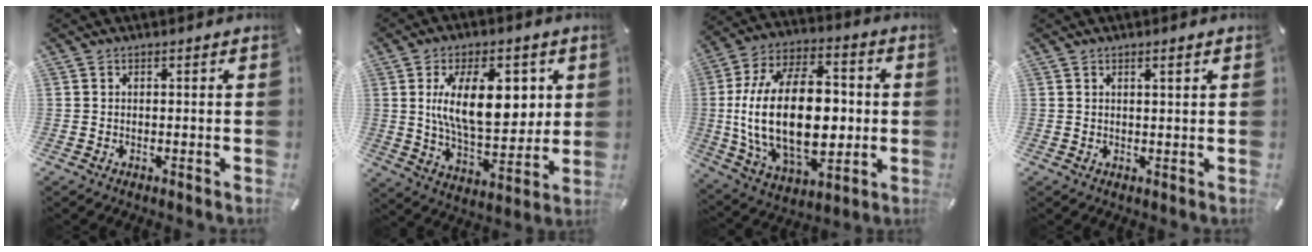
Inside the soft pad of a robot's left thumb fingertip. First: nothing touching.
{"total": 17.5, "force": [4.5, 9.0, 14.3], "torque": [-0.237, -0.002, 0.072]}
{"total": 27.5, "force": [-0.6, 16.5, 22.0], "torque": [-0.422, -0.005, -0.003]}
{"total": 1.4, "force": [0.9, 0.0, 1.1], "torque": [-0.023, -0.002, 0.015]}